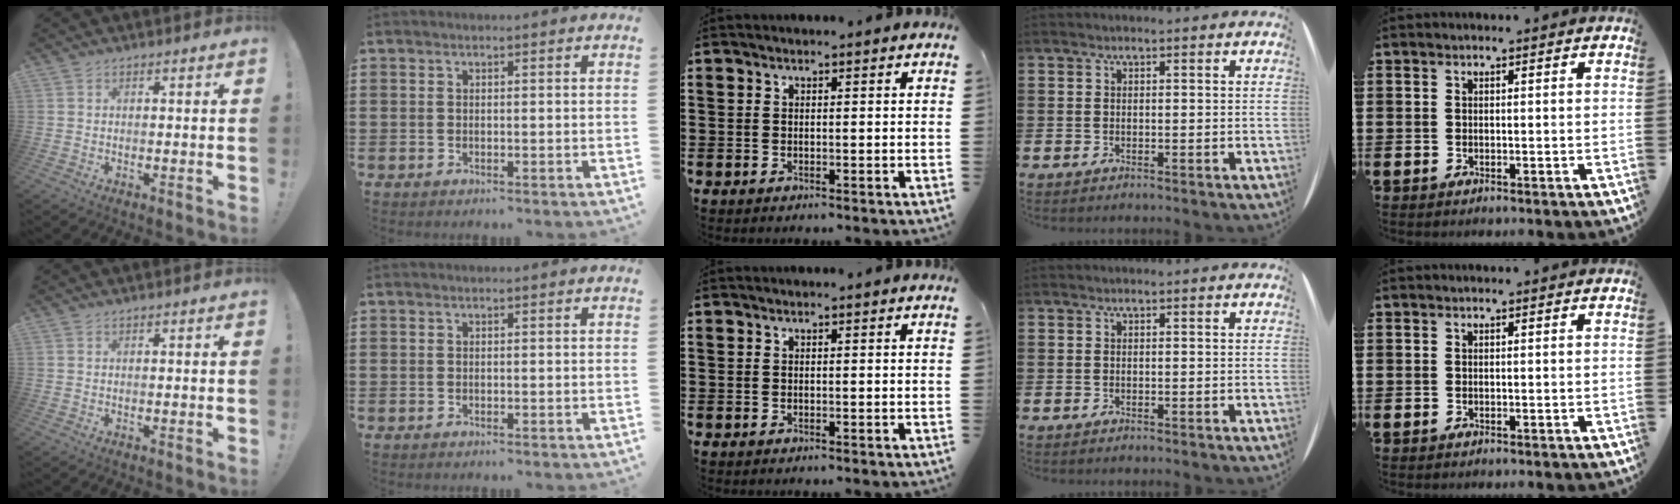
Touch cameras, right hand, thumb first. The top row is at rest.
{}